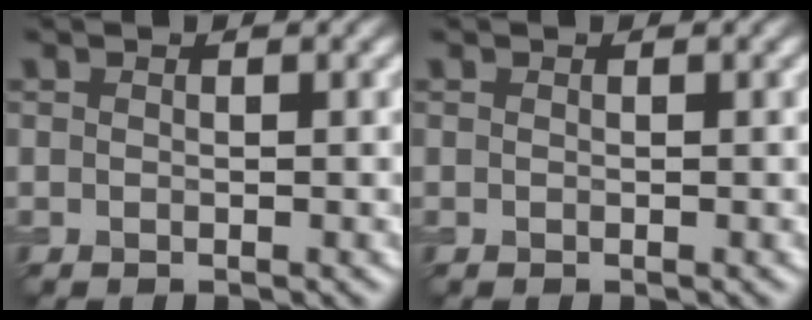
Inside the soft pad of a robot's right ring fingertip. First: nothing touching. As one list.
[{"total": 0.0}]